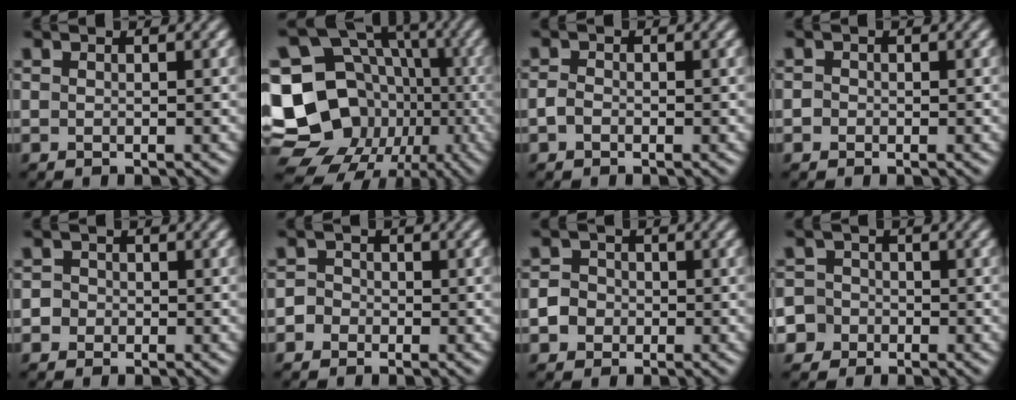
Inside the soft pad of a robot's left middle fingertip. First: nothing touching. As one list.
[{"total": 22.1, "force": [-5.4, 19.2, 9.6], "torque": [-0.188, -0.004, -0.119]}, {"total": 1.0, "force": [-0.6, 0.6, 0.4], "torque": [-0.009, -0.002, -0.017]}, {"total": 0.8, "force": [-0.2, 0.8, 0.1], "torque": [0.003, -0.002, -0.011]}, {"total": 2.3, "force": [-0.2, 2.3, 0.6], "torque": [0.012, 0.017, -0.021]}, {"total": 2.3, "force": [-1.0, 2.0, 0.3], "torque": [0.019, 0.015, -0.036]}, {"total": 3.3, "force": [-1.0, 3.0, 0.8], "torque": [0.010, 0.012, -0.037]}, {"total": 5.8, "force": [-2.5, 5.1, 1.0], "torque": [-0.017, 0.008, -0.074]}]